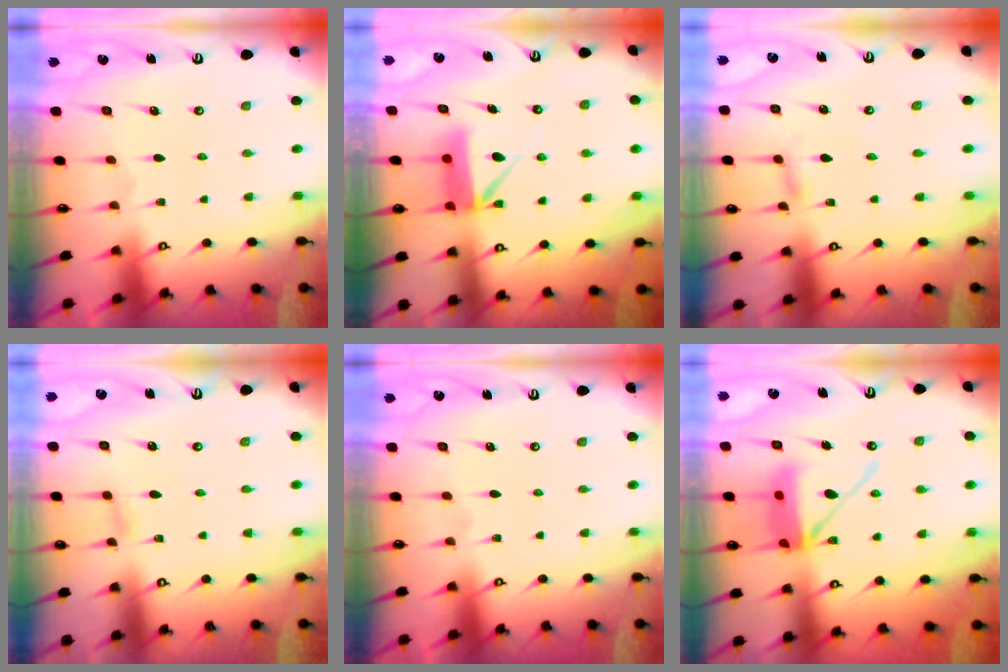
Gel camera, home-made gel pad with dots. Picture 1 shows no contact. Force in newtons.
{"total": 8.2, "press": 8.1, "slide": 0.6}
{"total": 2.7, "press": 2.7, "slide": 0.2}
{"total": 2.3, "press": 2.3, "slide": 0.3}
{"total": 0.0}
{"total": 12.4, "press": 12.2, "slide": 2.2}